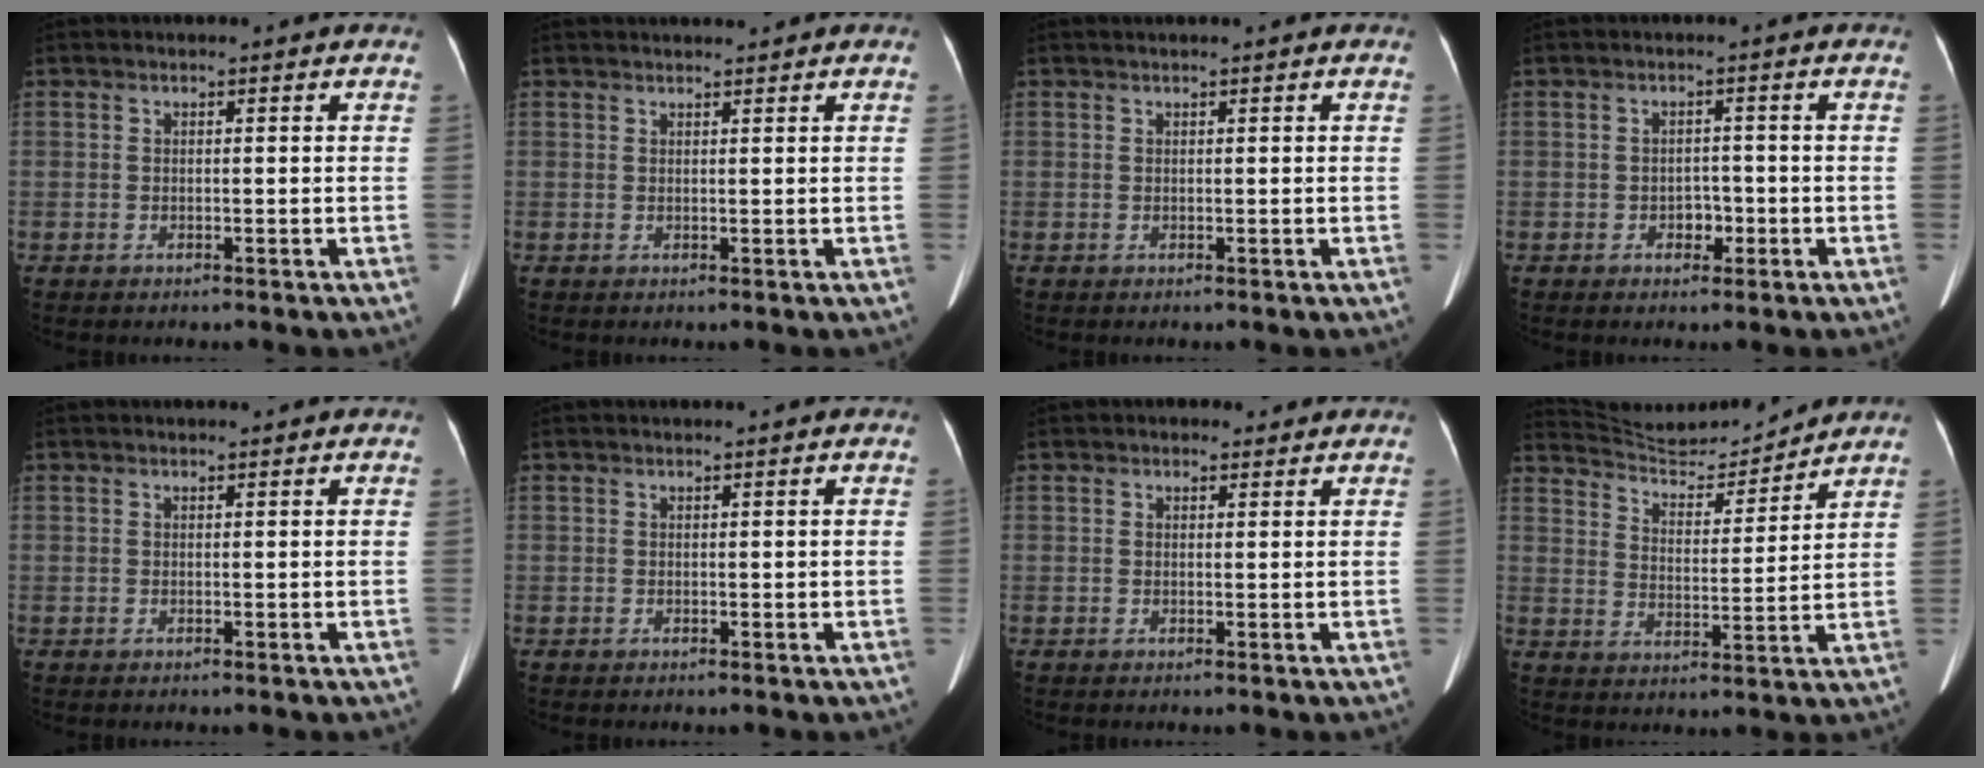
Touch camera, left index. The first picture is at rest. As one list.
[{"total": 1.9, "force": [1.9, -0.1, 0.5], "torque": [-0.002, 0.017, 0.033]}, {"total": 0.6, "force": [0.5, -0.1, 0.3], "torque": [-0.004, 0.011, 0.011]}, {"total": 2.1, "force": [-1.0, 1.4, 1.0], "torque": [-0.016, 0.002, -0.014]}, {"total": 0.9, "force": [0.8, 0.1, 0.3], "torque": [-0.004, 0.012, 0.015]}, {"total": 0.0}, {"total": 1.3, "force": [1.0, 0.9, 0.2], "torque": [-0.009, 0.001, 0.009]}, {"total": 10.9, "force": [10.8, 0.5, 0.9], "torque": [-0.024, -0.005, 0.179]}]